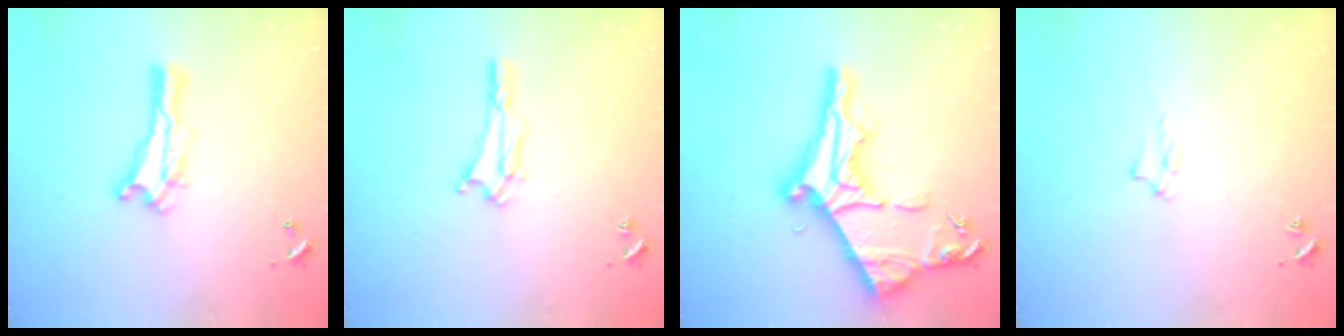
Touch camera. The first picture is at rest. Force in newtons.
{"total": 2.4, "press": 2.4, "slide": 0.4}
{"total": 10.1, "press": 10.1, "slide": 1.0}
{"total": 1.4, "press": 1.4, "slide": 0.2}